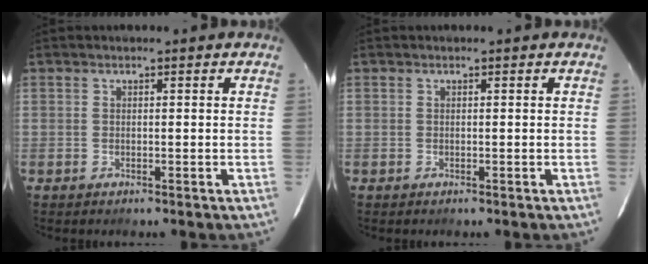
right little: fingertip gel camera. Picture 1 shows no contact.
{"total": 0.0}